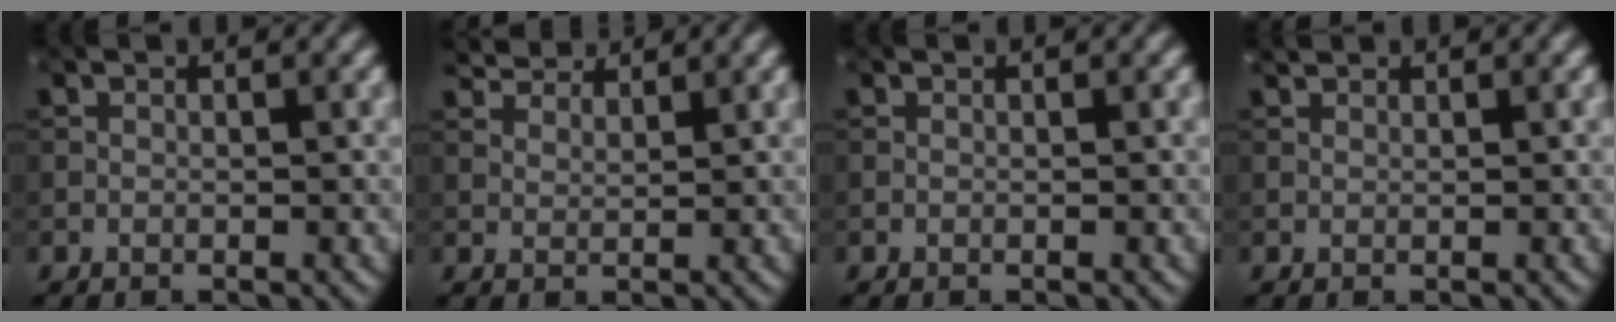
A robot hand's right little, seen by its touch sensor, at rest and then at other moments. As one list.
[{"total": 3.3, "force": [3.0, 0.8, 1.1], "torque": [-0.025, 0.005, 0.050]}, {"total": 0.0}, {"total": 0.7, "force": [0.7, 0.1, 0.2], "torque": [-0.005, 0.002, 0.014]}]